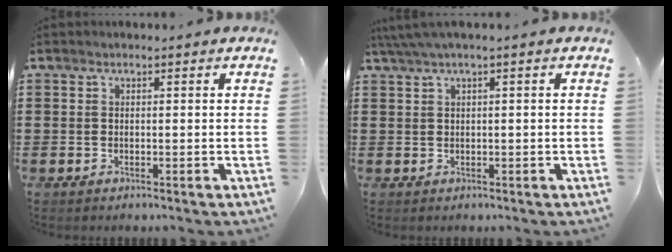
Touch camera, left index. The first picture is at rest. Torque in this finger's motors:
{"motor_torque": [0.77, -0.55, 0.09, 0.08]}